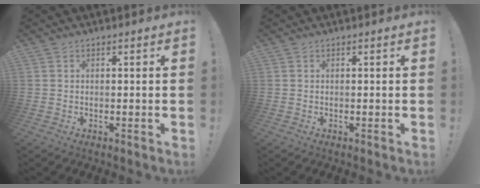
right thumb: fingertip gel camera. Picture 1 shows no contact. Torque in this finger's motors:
{"motor_torque": [0.29, -0.26, 0.00, 0.00, 0.00]}